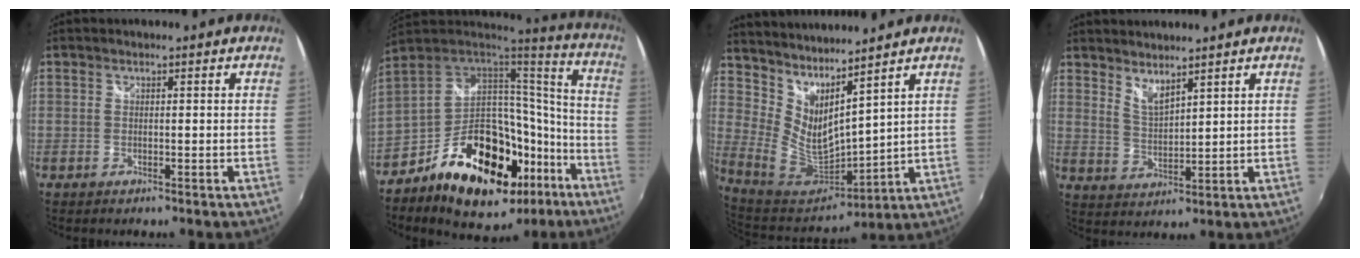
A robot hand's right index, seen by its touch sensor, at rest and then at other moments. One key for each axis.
{"total": 27.7, "fx": -13.1, "fy": 15.6, "fz": 18.7, "tx": -0.323, "ty": 0.031, "tz": -0.186}
{"total": 11.9, "fx": 8.6, "fy": 3.4, "fz": 7.5, "tx": -0.137, "ty": -0.022, "tz": 0.177}
{"total": 4.6, "fx": 4.0, "fy": 0.9, "fz": 2.1, "tx": -0.035, "ty": -0.007, "tz": 0.073}